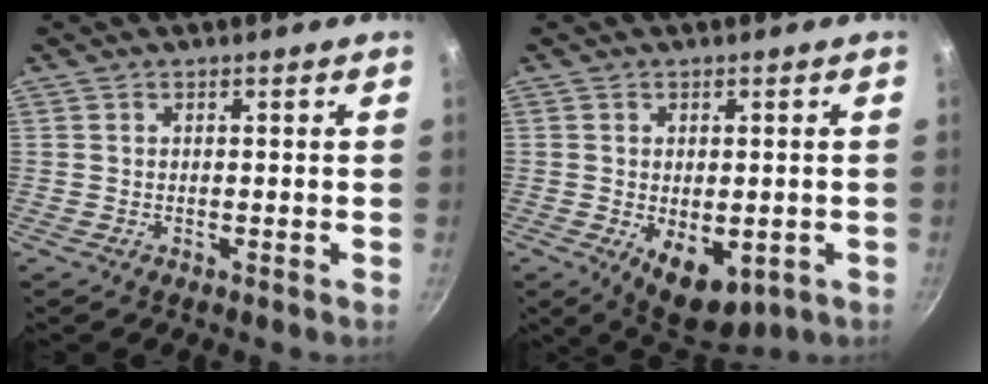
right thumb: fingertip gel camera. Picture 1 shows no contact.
{"total": 9.0, "force": [-2.2, 5.2, 6.9], "torque": [-0.076, -0.007, -0.015]}